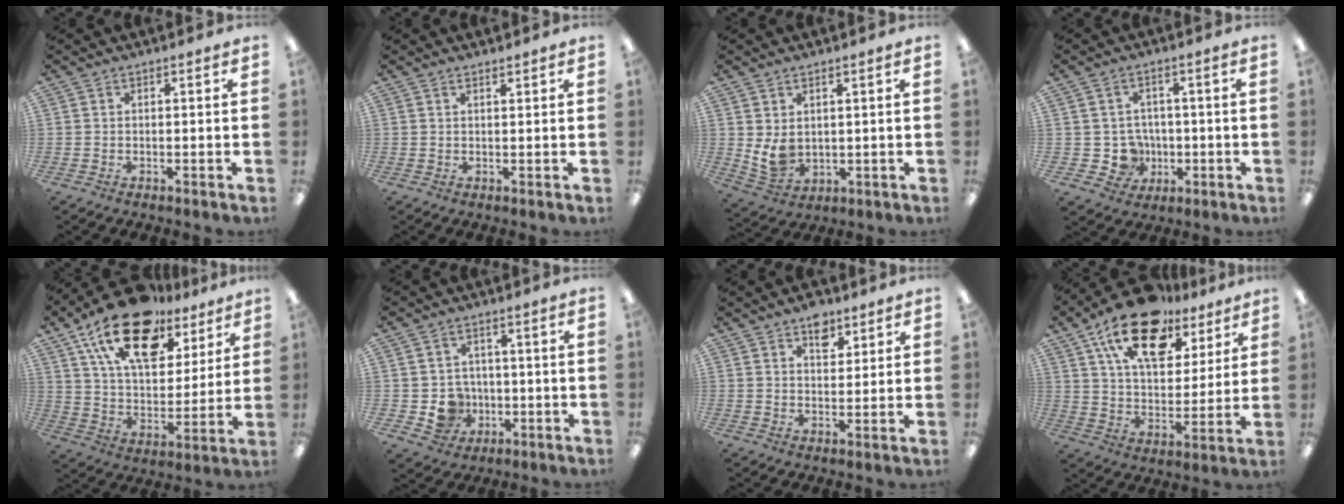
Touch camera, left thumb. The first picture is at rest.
{"total": 1.1, "force": [1.0, 0.2, 0.3], "torque": [-0.007, -0.002, 0.020]}
{"total": 5.8, "force": [1.9, 4.3, 3.3], "torque": [-0.054, -0.015, 0.035]}
{"total": 6.3, "force": [-0.5, 6.0, 1.9], "torque": [-0.037, 0.007, -0.002]}
{"total": 21.6, "force": [13.5, 11.1, 12.8], "torque": [-0.224, -0.063, 0.240]}
{"total": 7.0, "force": [-1.0, 6.6, 1.8], "torque": [-0.035, 0.010, -0.007]}
{"total": 6.2, "force": [4.1, 3.7, 2.7], "torque": [-0.016, -0.020, 0.068]}
{"total": 19.4, "force": [12.4, 10.1, 11.0], "torque": [-0.184, -0.060, 0.217]}